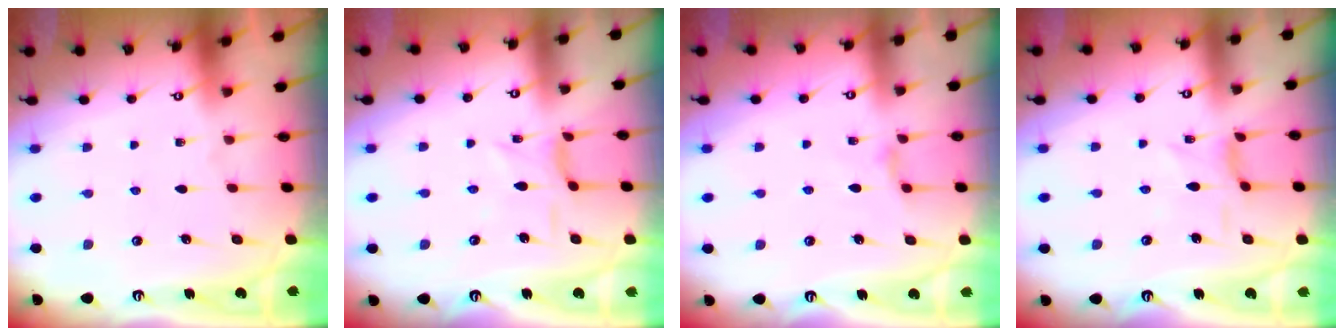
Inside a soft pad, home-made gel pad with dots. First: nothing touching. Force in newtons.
{"total": 2.9, "press": 2.8, "slide": 0.7}
{"total": 1.9, "press": 1.9, "slide": 0.4}
{"total": 3.1, "press": 3.1, "slide": 0.5}